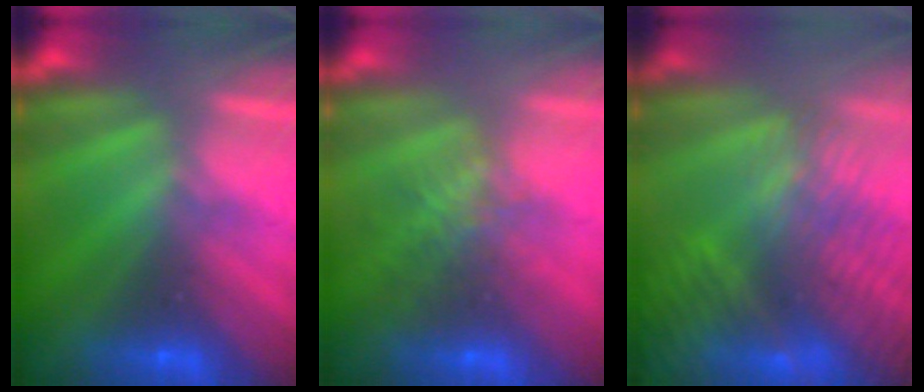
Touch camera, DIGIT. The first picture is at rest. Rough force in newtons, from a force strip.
{"total": 3.8}
{"total": 6.9}